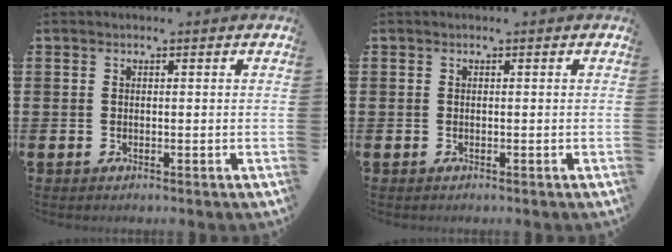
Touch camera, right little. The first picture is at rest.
{"total": 0.0}